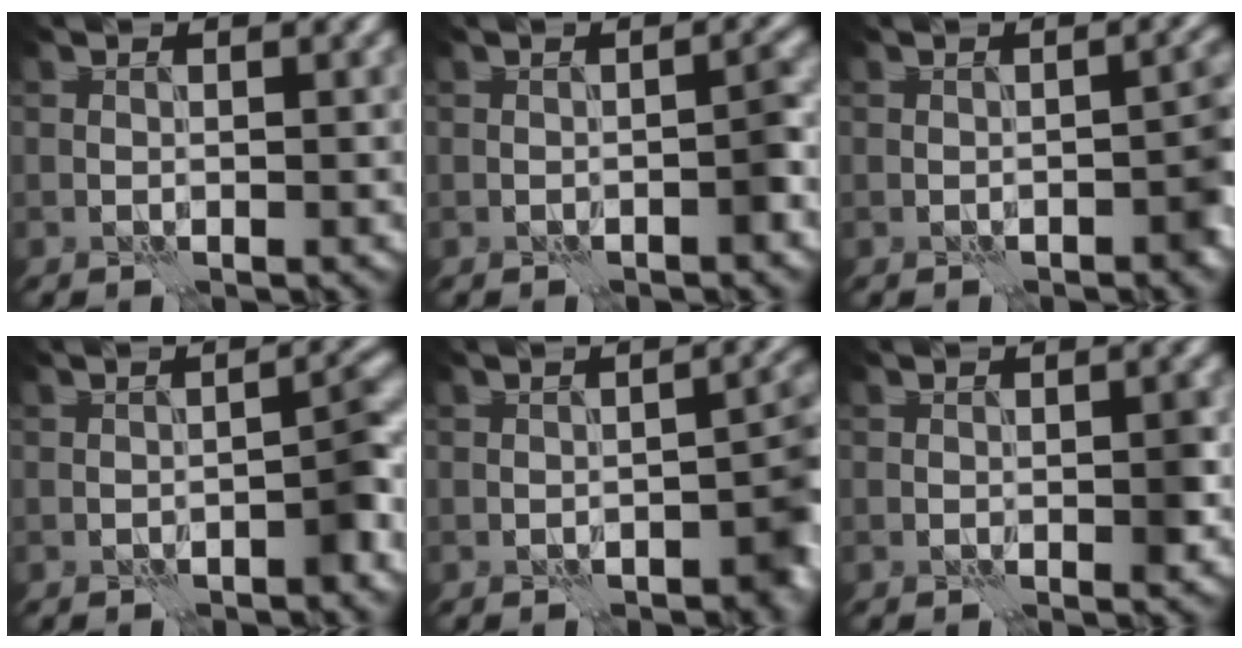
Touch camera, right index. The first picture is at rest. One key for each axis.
{"total": 1.4, "fx": -0.8, "fy": 0.1, "fz": 1.1, "tx": -0.018, "ty": 0.008, "tz": -0.015}
{"total": 2.3, "fx": -1.1, "fy": 0.8, "fz": 1.9, "tx": -0.022, "ty": 0.011, "tz": -0.015}
{"total": 2.3, "fx": -1.3, "fy": 0.5, "fz": 1.8, "tx": -0.026, "ty": 0.013, "tz": -0.022}
{"total": 3.9, "fx": -1.8, "fy": 1.6, "fz": 3.1, "tx": -0.028, "ty": 0.014, "tz": -0.024}
{"total": 1.1, "fx": -0.2, "fy": 0.3, "fz": 1.0, "tx": -0.016, "ty": 0.000, "tz": -0.005}